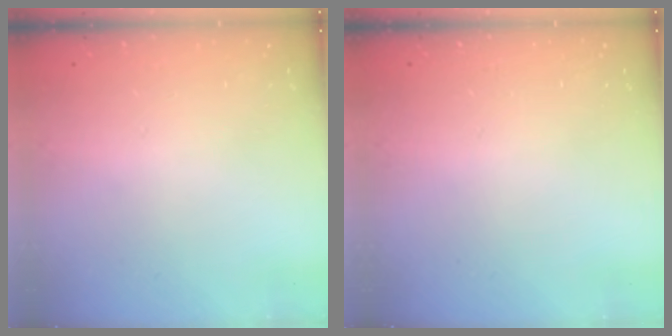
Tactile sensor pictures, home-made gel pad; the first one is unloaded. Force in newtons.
{"total": 0.0}